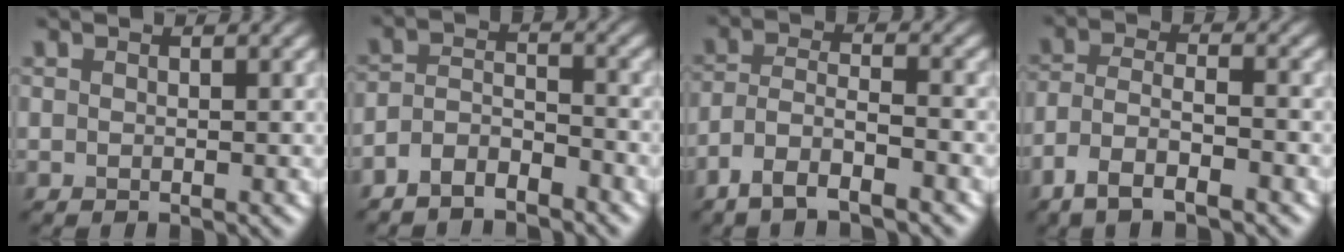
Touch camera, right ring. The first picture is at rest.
{"total": 3.3, "force": [-2.7, 1.1, 1.5], "torque": [-0.031, 0.003, -0.060]}
{"total": 4.4, "force": [-3.2, 1.0, 2.8], "torque": [-0.055, 0.001, -0.066]}
{"total": 4.8, "force": [-3.3, 1.4, 3.2], "torque": [-0.066, 0.000, -0.067]}